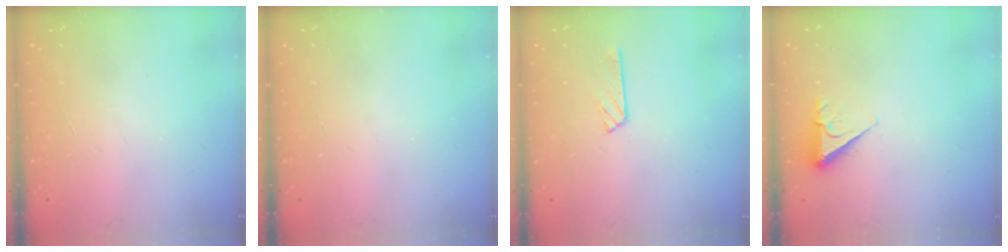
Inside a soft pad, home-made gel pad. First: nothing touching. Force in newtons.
{"total": 0.0}
{"total": 2.9, "press": 2.8, "slide": 0.3}
{"total": 4.4, "press": 4.3, "slide": 0.8}